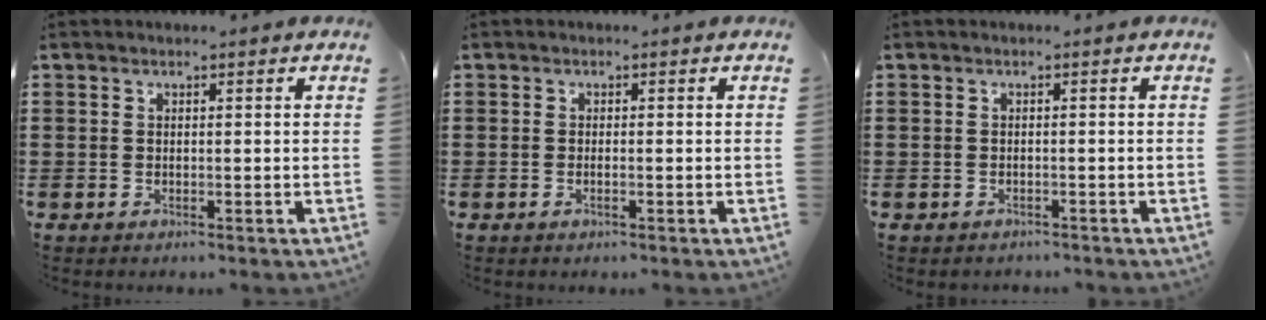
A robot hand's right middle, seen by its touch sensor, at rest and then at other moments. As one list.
[{"total": 0.7, "force": [-0.3, 0.1, 0.6], "torque": [-0.011, -0.002, -0.006]}, {"total": 0.8, "force": [-0.8, 0.3, 0.0], "torque": [-0.002, 0.001, -0.017]}]